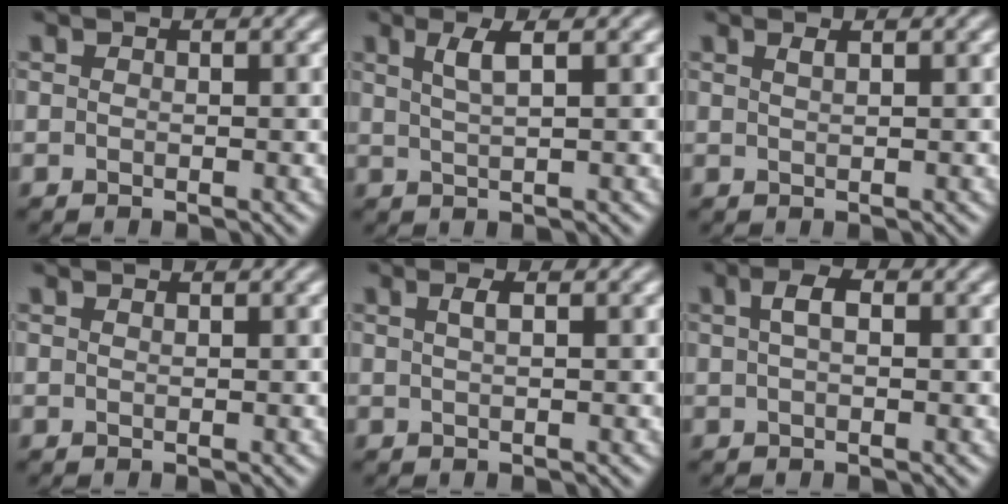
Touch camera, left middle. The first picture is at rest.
{"total": 2.4, "force": [1.1, 0.6, 2.1], "torque": [-0.035, 0.002, 0.019]}
{"total": 0.9, "force": [0.6, 0.3, 0.7], "torque": [-0.007, 0.002, 0.009]}
{"total": 0.0}
{"total": 1.4, "force": [0.6, 0.4, 1.2], "torque": [-0.021, 0.004, 0.009]}
{"total": 2.0, "force": [0.6, 0.9, 1.7], "torque": [-0.033, 0.006, 0.007]}